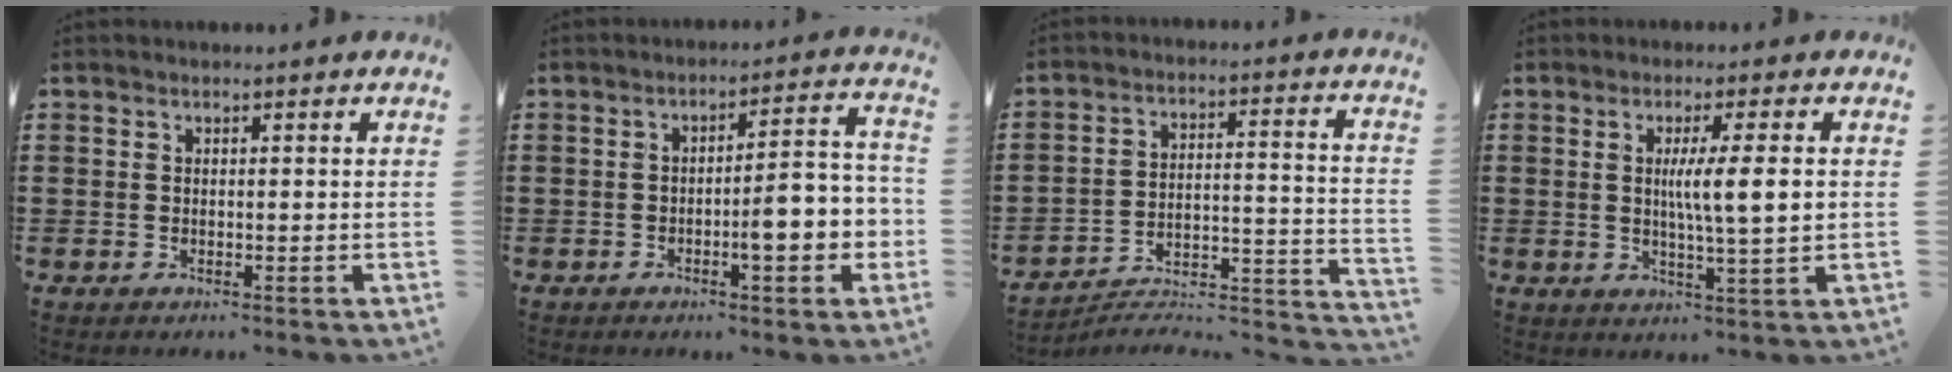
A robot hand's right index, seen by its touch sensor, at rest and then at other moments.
{"total": 7.4, "force": [-2.0, 1.8, 6.9], "torque": [-0.098, -0.010, -0.037]}
{"total": 4.3, "force": [-3.9, 0.9, 1.5], "torque": [-0.030, -0.010, -0.085]}
{"total": 6.7, "force": [1.0, 0.4, 6.6], "torque": [-0.124, -0.004, 0.012]}